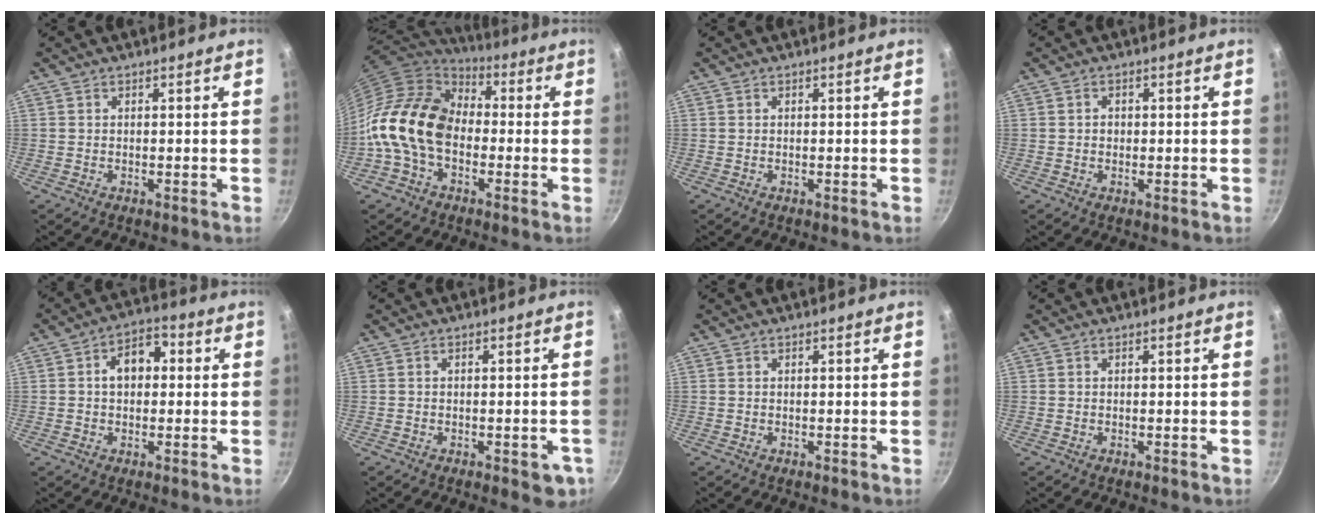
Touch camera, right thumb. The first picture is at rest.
{"total": 16.9, "force": [-2.3, 11.9, 11.8], "torque": [-0.187, 0.041, -0.065]}
{"total": 0.0}
{"total": 1.2, "force": [0.0, 1.0, 0.6], "torque": [-0.007, 0.003, -0.001]}
{"total": 7.5, "force": [0.8, 5.3, 5.2], "torque": [-0.044, 0.023, 0.002]}
{"total": 4.5, "force": [-1.8, 2.1, 3.5], "torque": [-0.027, 0.005, -0.020]}
{"total": 0.0}
{"total": 0.0}